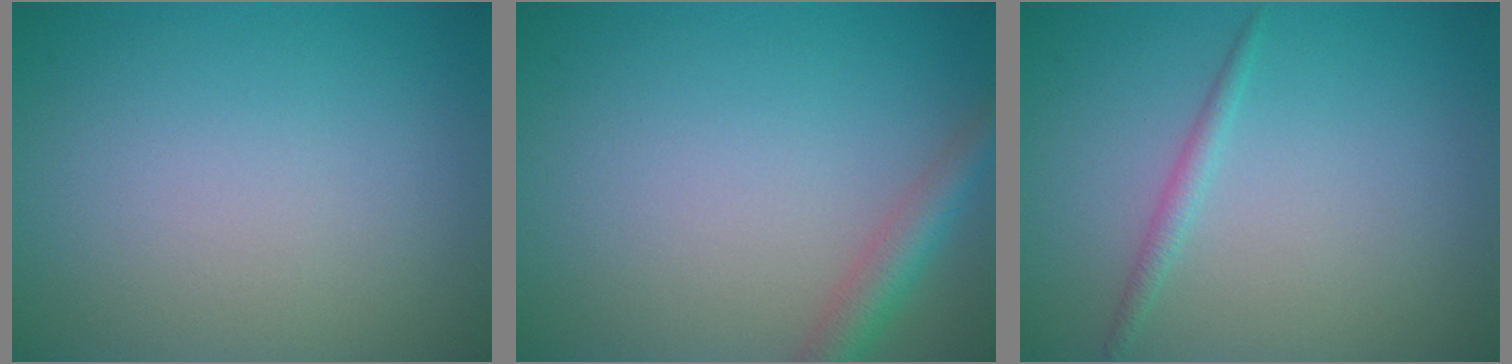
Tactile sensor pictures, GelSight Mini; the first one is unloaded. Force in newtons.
{"total": 2.8, "press": 2.8, "slide": 0.1}
{"total": 1.1, "press": 1.1, "slide": 0.0}